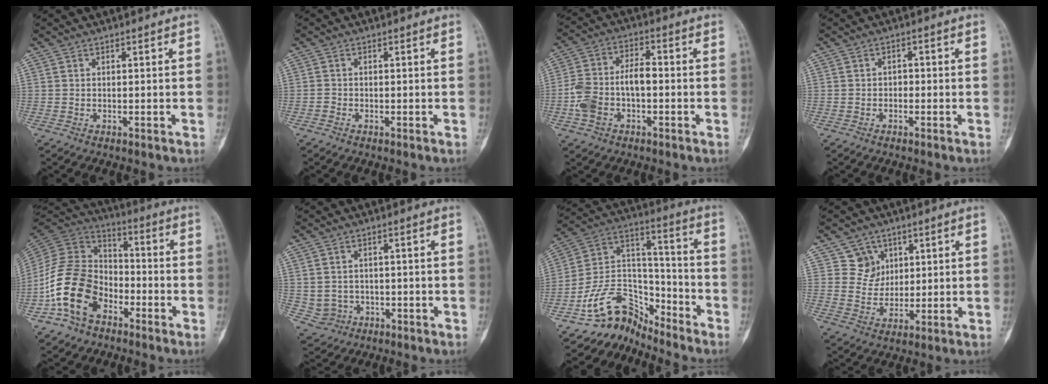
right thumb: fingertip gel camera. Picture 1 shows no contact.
{"total": 0.8, "force": [-0.4, 0.6, 0.3], "torque": [-0.003, 0.002, -0.011]}
{"total": 10.5, "force": [-2.1, 6.1, 8.2], "torque": [-0.167, 0.038, -0.042]}
{"total": 1.4, "force": [-0.5, 1.2, 0.7], "torque": [0.000, 0.009, -0.012]}
{"total": 16.3, "force": [-7.1, 11.5, 9.1], "torque": [-0.156, 0.062, -0.142]}
{"total": 4.2, "force": [-0.4, 4.1, 0.7], "torque": [0.001, 0.009, 0.003]}
{"total": 11.9, "force": [-10.1, 6.0, 1.7], "torque": [-0.010, 0.126, -0.196]}
{"total": 5.8, "force": [3.0, 4.9, 0.2], "torque": [0.030, -0.020, 0.060]}